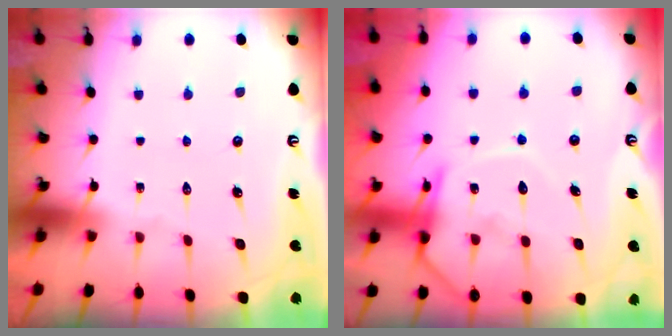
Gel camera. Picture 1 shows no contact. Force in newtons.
{"total": 13.2, "press": 13.1, "slide": 1.2}